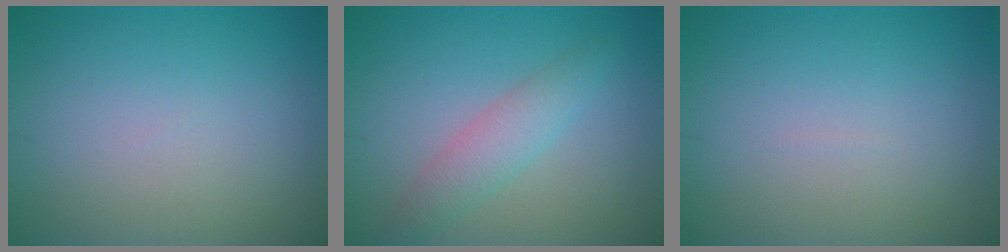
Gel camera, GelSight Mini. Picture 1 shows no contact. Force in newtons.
{"total": 2.8, "press": 2.8, "slide": 0.1}
{"total": 0.0}